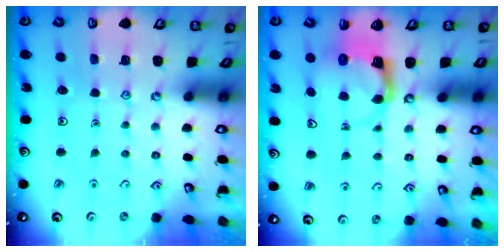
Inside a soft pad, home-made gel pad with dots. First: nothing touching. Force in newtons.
{"total": 4.0, "press": 3.9, "slide": 0.7}